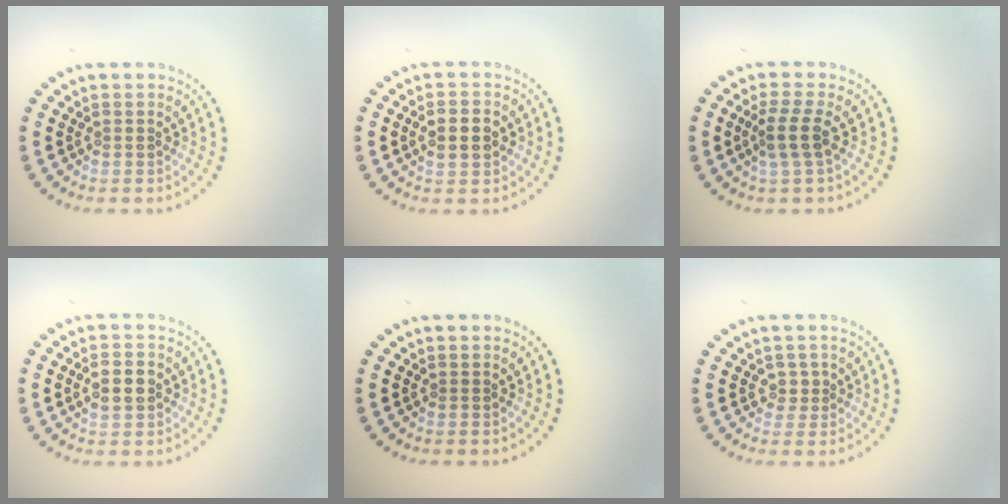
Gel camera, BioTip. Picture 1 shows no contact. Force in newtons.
{"total": 2.6, "press": 2.6, "slide": 0.0}
{"total": 2.5, "press": 2.0, "slide": 1.5}
{"total": 2.5, "press": 2.5, "slide": 0.2}
{"total": 0.0}
{"total": 1.4, "press": 1.1, "slide": 1.0}